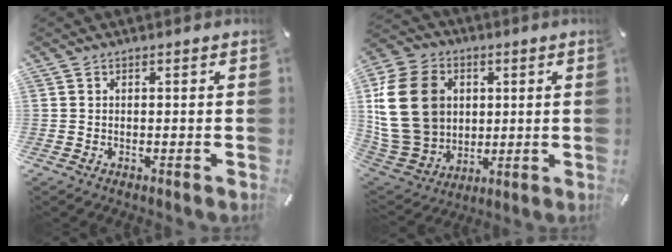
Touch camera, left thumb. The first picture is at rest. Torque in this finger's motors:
{"motor_torque": [1.77, 3.23, 1.57, -1.20, 0.81]}